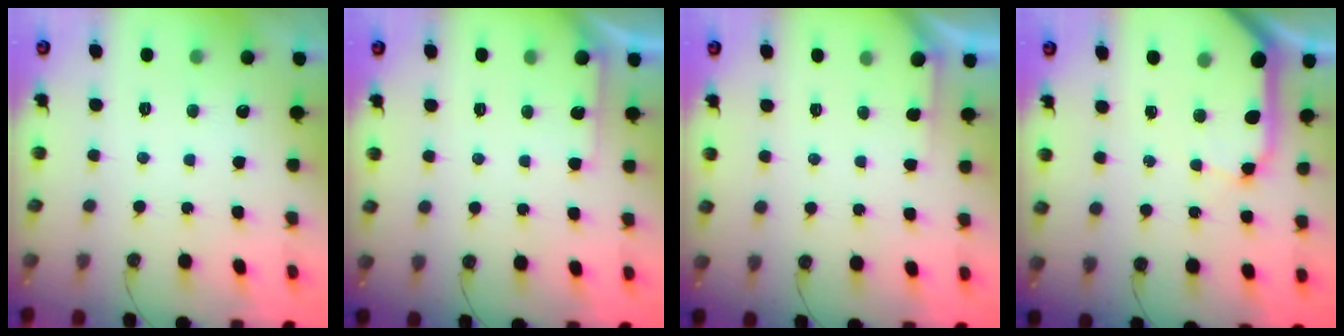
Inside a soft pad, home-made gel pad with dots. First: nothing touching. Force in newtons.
{"total": 3.7, "press": 3.7, "slide": 0.6}
{"total": 1.5, "press": 1.5, "slide": 0.2}
{"total": 14.9, "press": 14.7, "slide": 1.9}